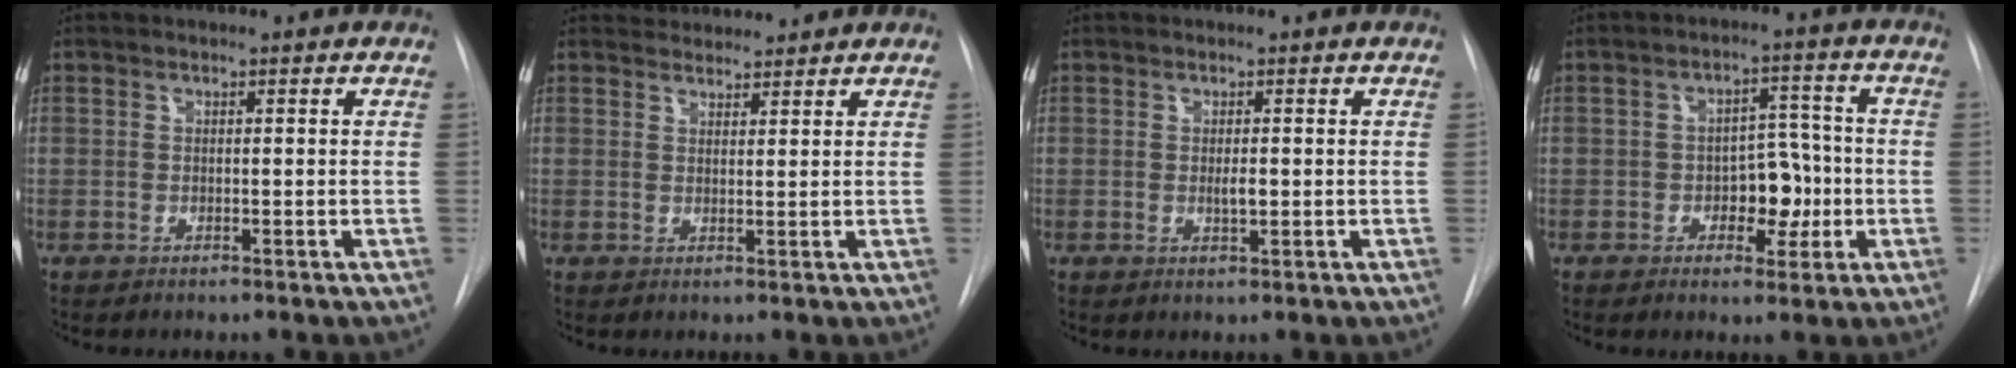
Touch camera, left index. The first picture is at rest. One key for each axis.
{"total": 3.1, "fx": 3.1, "fy": 0.5, "fz": -0.3, "tx": -0.001, "ty": 0.017, "tz": 0.051}
{"total": 1.4, "fx": -0.2, "fy": 0.4, "fz": 1.3, "tx": -0.023, "ty": -0.006, "tz": -0.003}
{"total": 6.4, "fx": -1.8, "fy": 3.8, "fz": 4.9, "tx": -0.064, "ty": 0.014, "tz": -0.024}